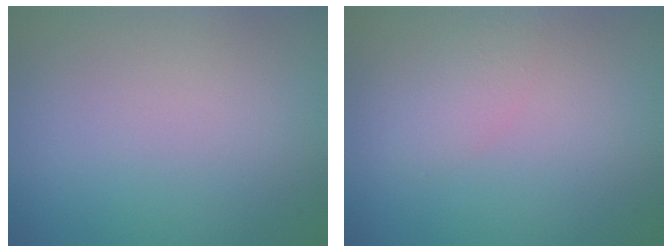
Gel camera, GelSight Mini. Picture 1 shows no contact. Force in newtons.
{"total": 1.8, "press": 1.8, "slide": 0.0}